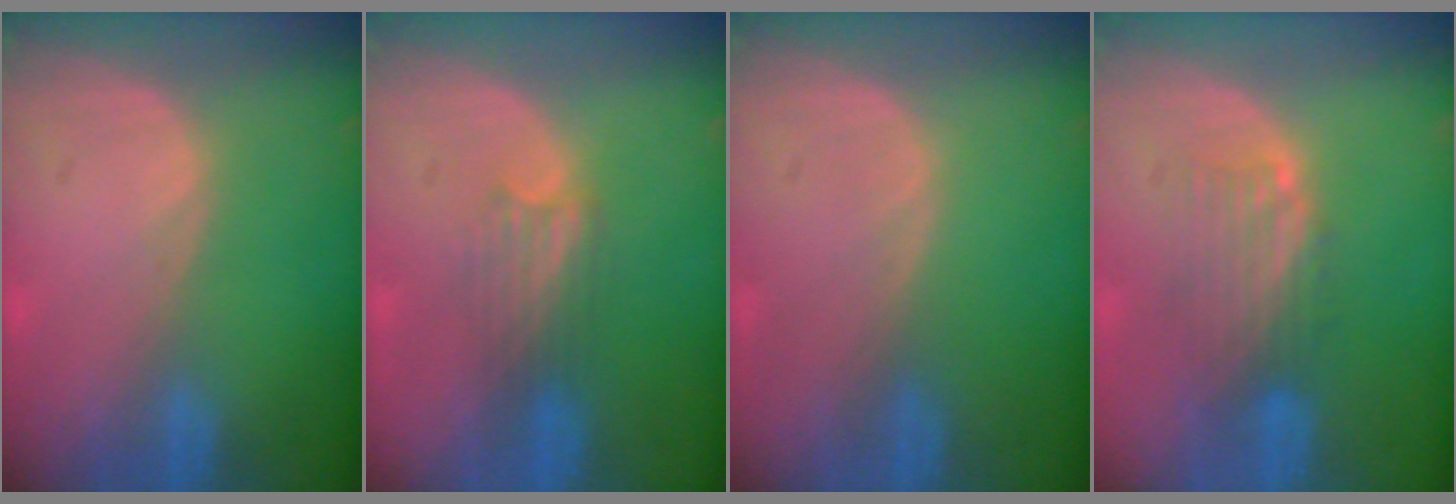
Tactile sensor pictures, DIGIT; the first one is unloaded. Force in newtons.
{"total": 3.2, "press": 2.9, "slide": 1.4}
{"total": 0.0}
{"total": 5.0, "press": 4.3, "slide": 2.6}